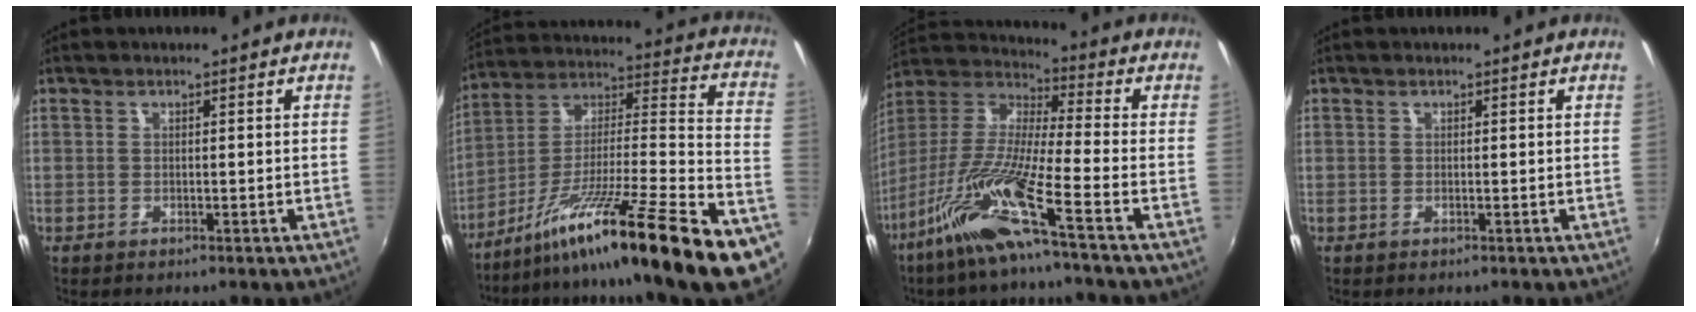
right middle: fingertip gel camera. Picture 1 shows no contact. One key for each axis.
{"total": 27.4, "fx": -17.0, "fy": 0.4, "fz": 21.5, "tx": -0.283, "ty": -0.034, "tz": -0.280}
{"total": 14.3, "fx": -9.1, "fy": -0.8, "fz": 11.0, "tx": -0.207, "ty": -0.018, "tz": -0.181}
{"total": 0.0}